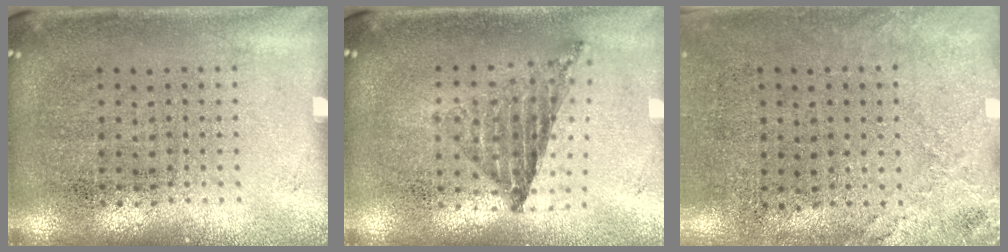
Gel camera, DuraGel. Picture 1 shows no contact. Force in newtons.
{"total": 0.9, "press": 0.9, "slide": 0.1}
{"total": 2.5, "press": 2.0, "slide": 1.5}